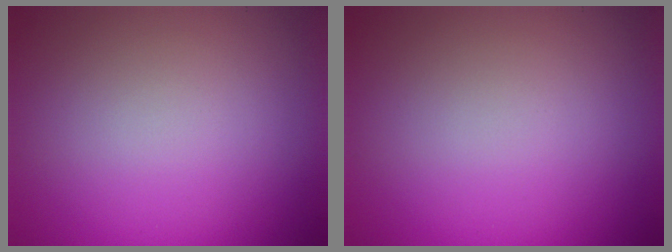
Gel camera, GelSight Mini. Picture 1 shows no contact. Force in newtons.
{"total": 0.0}